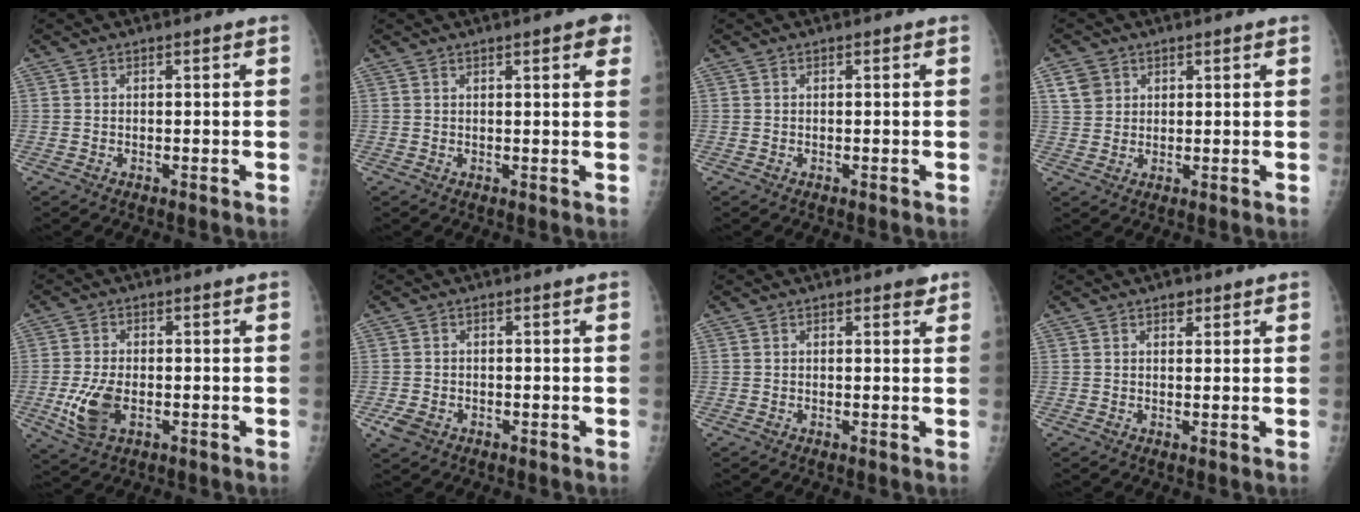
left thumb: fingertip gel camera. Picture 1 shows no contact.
{"total": 4.1, "force": [2.1, 0.9, 3.4], "torque": [-0.032, -0.003, 0.022]}
{"total": 0.0}
{"total": 4.0, "force": [2.0, 3.3, 1.3], "torque": [-0.009, -0.008, 0.041]}
{"total": 7.3, "force": [-1.9, 4.0, 5.8], "torque": [-0.122, 0.001, -0.031]}
{"total": 2.8, "force": [-1.3, 2.0, 1.5], "torque": [-0.032, 0.000, -0.019]}
{"total": 1.5, "force": [1.1, 0.6, 0.8], "torque": [-0.003, -0.004, 0.010]}
{"total": 1.6, "force": [1.0, 0.9, 0.8], "torque": [0.001, -0.004, 0.012]}